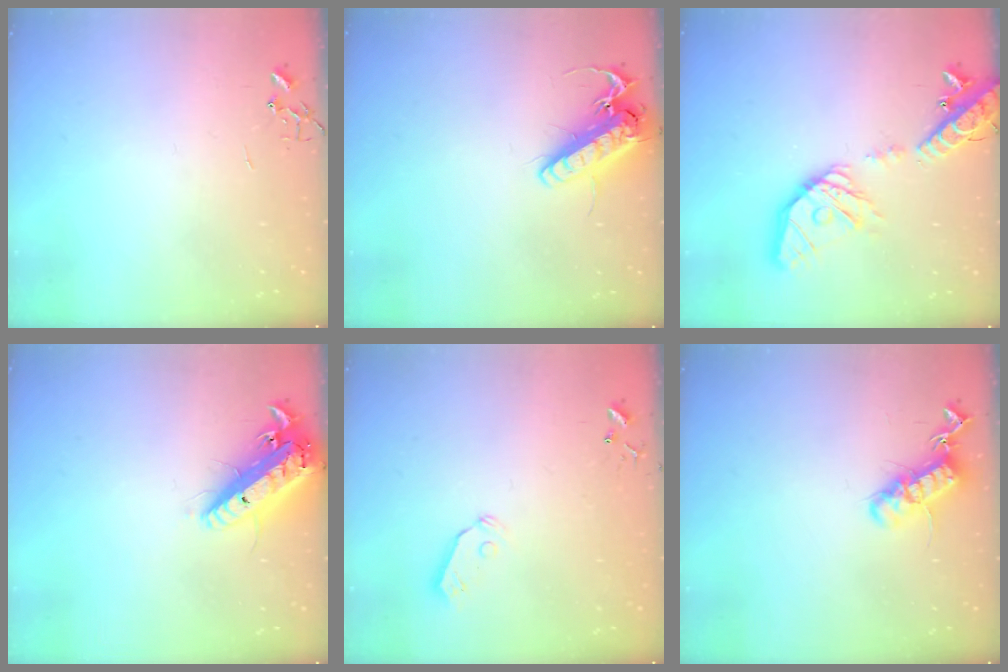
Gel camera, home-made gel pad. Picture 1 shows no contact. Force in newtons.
{"total": 15.3, "press": 15.1, "slide": 2.6}
{"total": 20.4, "press": 20.1, "slide": 3.3}
{"total": 16.4, "press": 16.0, "slide": 3.4}
{"total": 5.8, "press": 5.8, "slide": 0.3}
{"total": 14.3, "press": 14.3, "slide": 1.0}